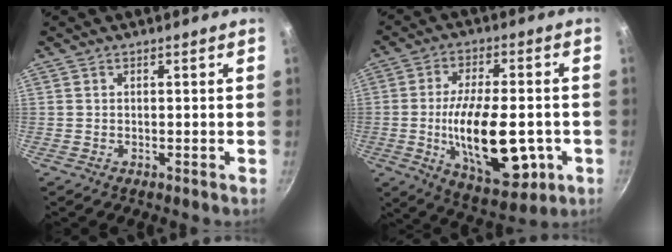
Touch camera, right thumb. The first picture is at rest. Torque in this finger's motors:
{"motor_torque": [2.52, 2.49, 1.90, -0.87, 0.57]}